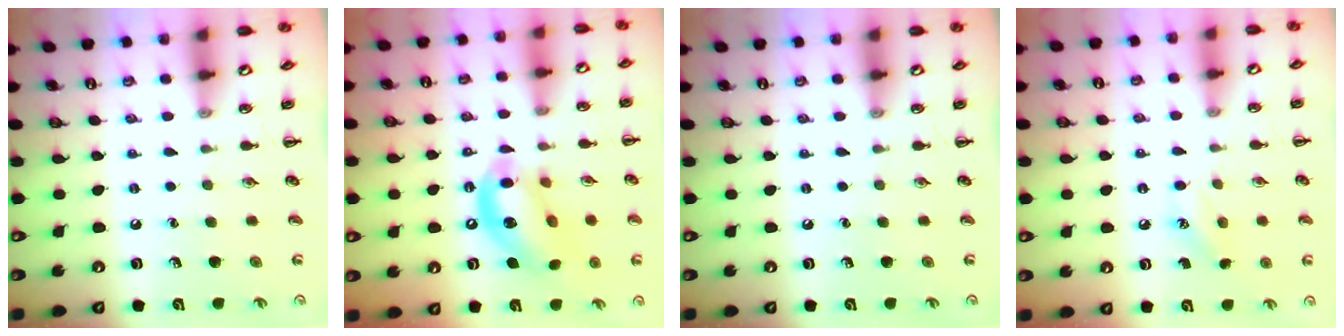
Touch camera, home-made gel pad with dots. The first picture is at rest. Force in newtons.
{"total": 12.8, "press": 12.3, "slide": 3.4}
{"total": 0.0}
{"total": 9.0, "press": 8.8, "slide": 1.9}